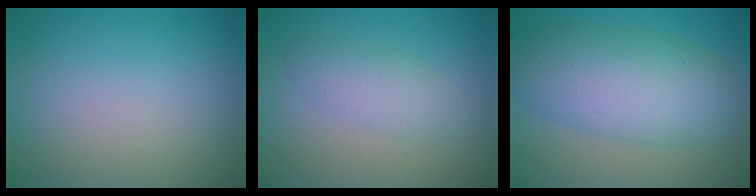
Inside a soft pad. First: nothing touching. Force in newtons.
{"total": 2.4, "press": 2.4, "slide": 0.2}
{"total": 7.9, "press": 7.9, "slide": 0.4}